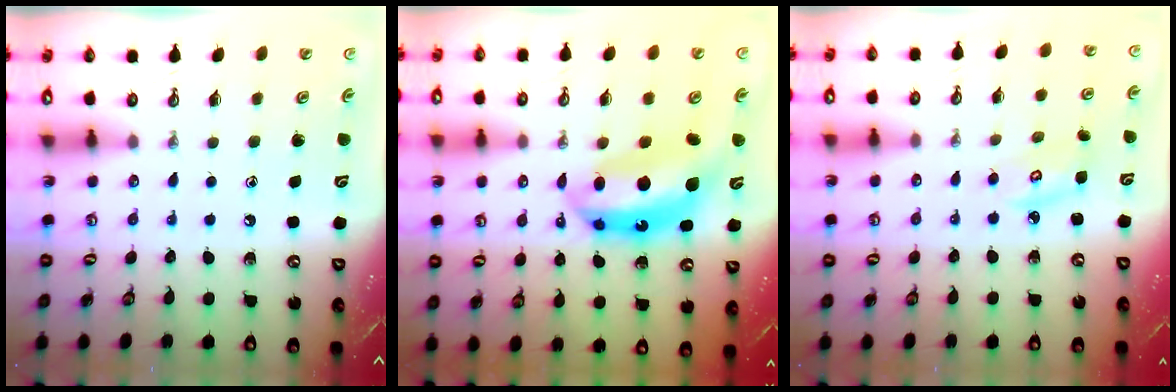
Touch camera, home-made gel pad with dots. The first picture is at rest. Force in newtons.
{"total": 13.0, "press": 12.9, "slide": 1.8}
{"total": 3.8, "press": 3.8, "slide": 0.2}